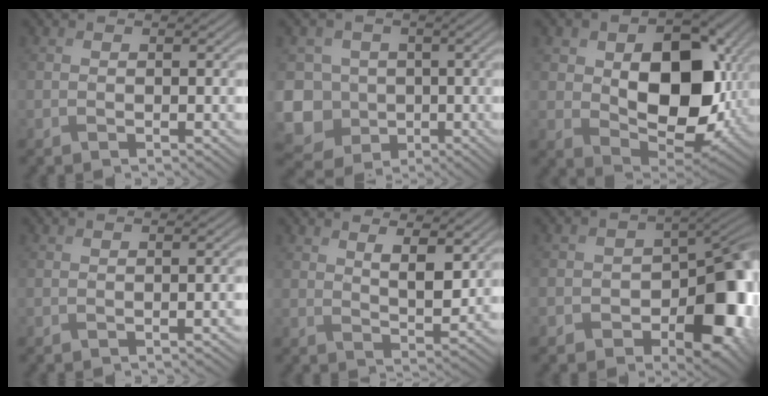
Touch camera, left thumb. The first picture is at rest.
{"total": 12.2, "force": [-2.0, 11.4, 3.8], "torque": [-0.147, -0.022, -0.056]}
{"total": 15.4, "force": [1.5, 10.4, 11.2], "torque": [-0.187, -0.025, 0.044]}
{"total": 1.1, "force": [-0.6, 0.1, 0.9], "torque": [-0.011, 0.004, -0.011]}
{"total": 4.7, "force": [2.9, 1.7, 3.4], "torque": [-0.069, -0.011, 0.050]}
{"total": 13.2, "force": [-4.3, 9.0, 8.6], "torque": [-0.090, -0.034, -0.072]}